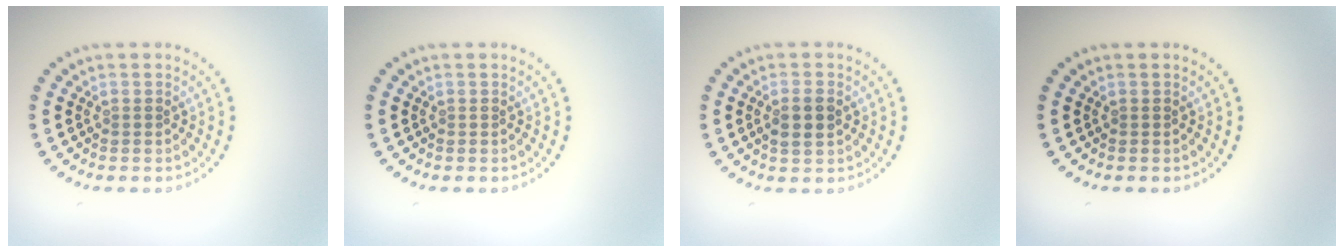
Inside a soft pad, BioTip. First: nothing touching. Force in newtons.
{"total": 0.0}
{"total": 2.2, "press": 2.2, "slide": 0.4}
{"total": 0.0}